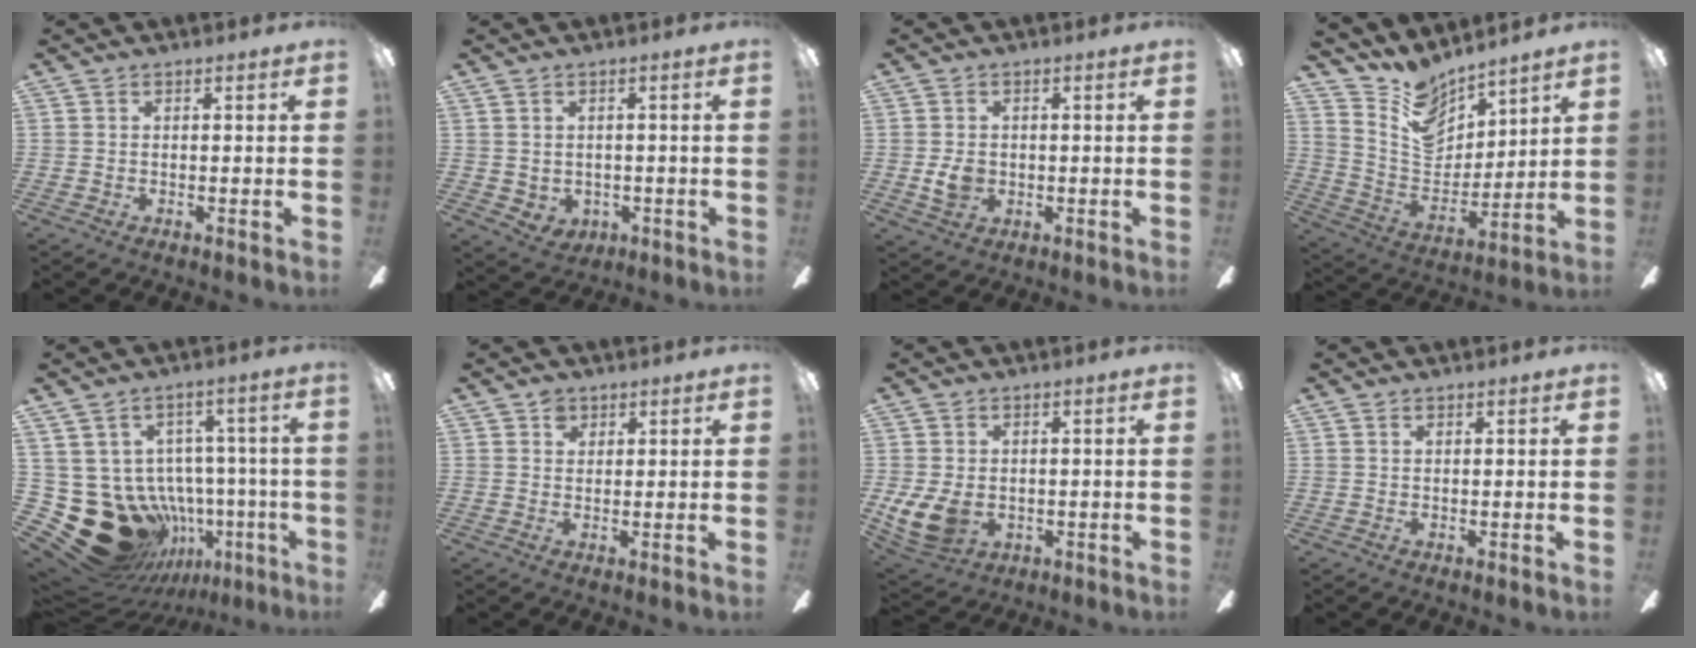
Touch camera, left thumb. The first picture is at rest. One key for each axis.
{"total": 2.7, "fx": 1.3, "fy": 2.3, "fz": 0.6, "tx": -0.020, "ty": -0.006, "tz": 0.025}
{"total": 4.5, "fx": -0.2, "fy": 3.7, "fz": 2.6, "tx": -0.037, "ty": 0.001, "tz": -0.004}
{"total": 11.7, "fx": 9.6, "fy": 5.9, "fz": 3.3, "tx": -0.082, "ty": -0.079, "tz": 0.183}
{"total": 19.5, "fx": -5.5, "fy": 15.7, "fz": 10.1, "tx": -0.216, "ty": 0.004, "tz": -0.040}
{"total": 2.9, "fx": 1.9, "fy": 2.0, "fz": 0.9, "tx": -0.005, "ty": -0.003, "tz": 0.032}
{"total": 8.6, "fx": -0.7, "fy": 6.3, "fz": 5.7, "tx": -0.135, "ty": -0.007, "tz": -0.009}
{"total": 0.7, "fx": 0.6, "fy": 0.3, "fz": 0.3, "tx": -0.007, "ty": 0.002, "tz": 0.010}